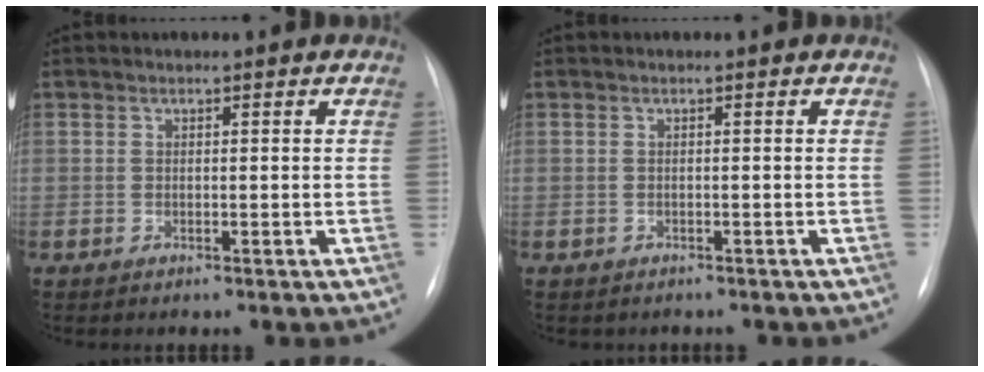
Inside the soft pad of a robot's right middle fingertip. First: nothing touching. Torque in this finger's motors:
{"motor_torque": [0.03, 0.00, -0.01, 0.00]}